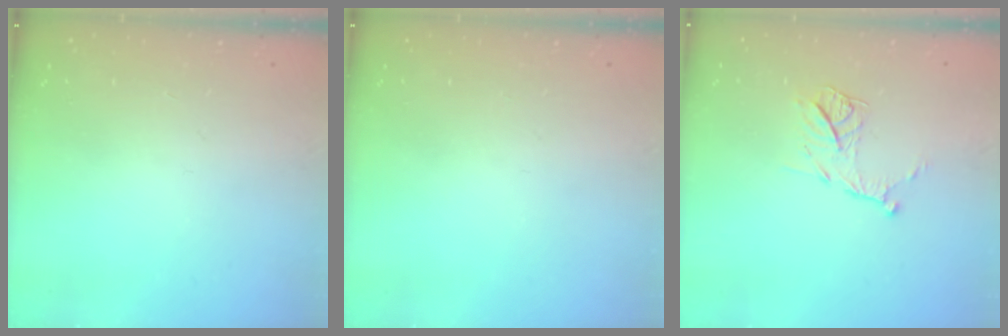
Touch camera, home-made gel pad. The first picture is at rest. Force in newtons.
{"total": 0.0}
{"total": 11.8, "press": 11.8, "slide": 0.8}